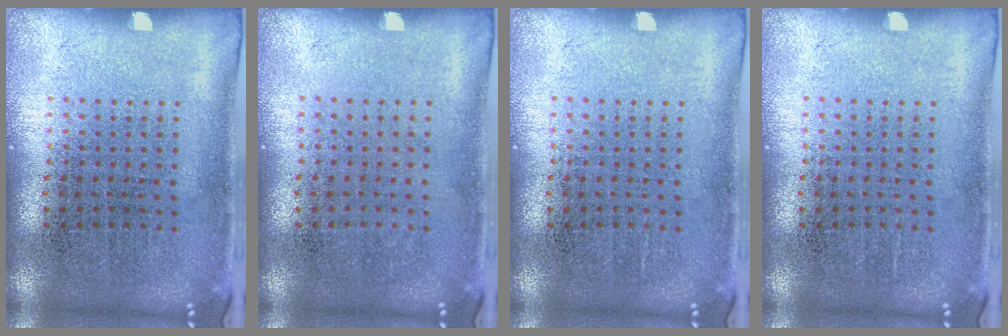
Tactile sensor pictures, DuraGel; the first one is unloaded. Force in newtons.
{"total": 0.0}
{"total": 0.0}
{"total": 0.0}